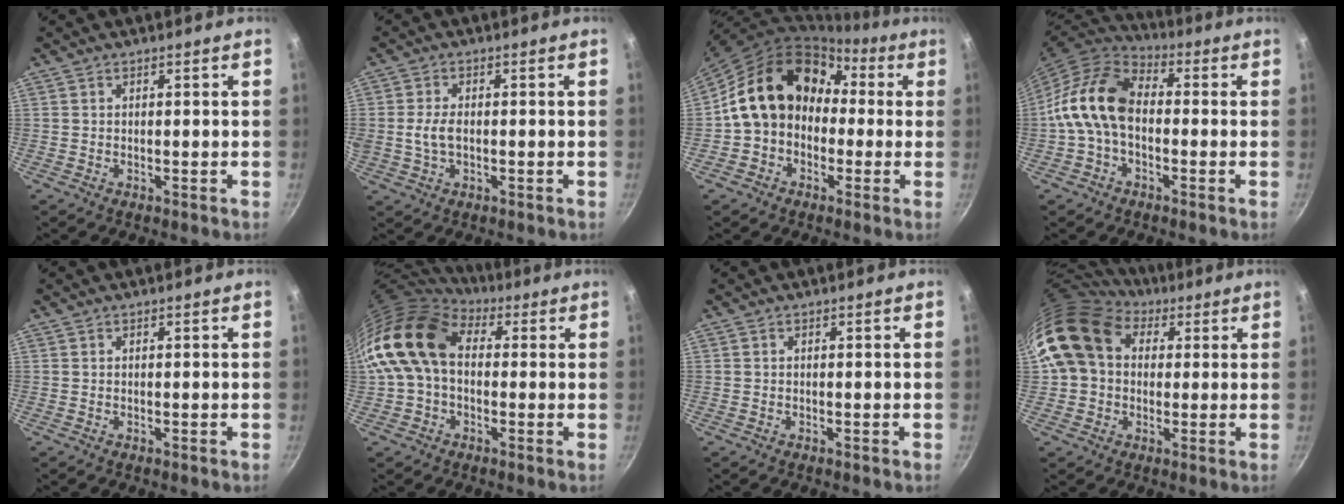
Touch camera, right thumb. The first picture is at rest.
{"total": 4.2, "force": [-0.3, 2.6, 3.3], "torque": [-0.062, 0.005, -0.005]}
{"total": 16.4, "force": [0.4, 13.2, 9.7], "torque": [-0.125, 0.063, -0.004]}
{"total": 13.3, "force": [-1.0, 8.8, 9.9], "torque": [-0.170, 0.037, -0.039]}
{"total": 0.0}
{"total": 15.0, "force": [1.5, 10.8, 10.4], "torque": [-0.177, 0.027, 0.009]}
{"total": 0.0}
{"total": 14.1, "force": [3.9, 11.2, 7.6], "torque": [-0.116, 0.020, 0.055]}